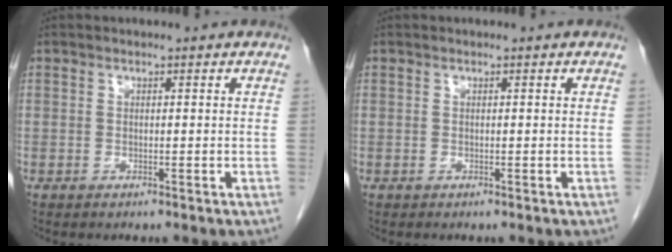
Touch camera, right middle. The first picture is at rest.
{"total": 0.0}